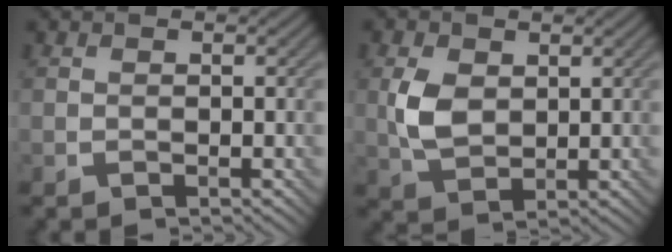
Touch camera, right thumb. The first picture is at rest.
{"total": 4.8, "force": [0.9, 3.2, 3.5], "torque": [-0.082, 0.001, 0.020]}